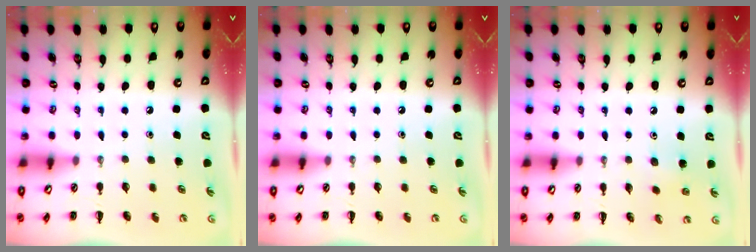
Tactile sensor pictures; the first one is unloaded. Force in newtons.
{"total": 0.0}
{"total": 2.7, "press": 2.5, "slide": 0.8}